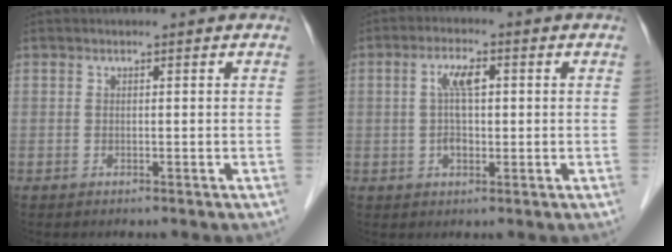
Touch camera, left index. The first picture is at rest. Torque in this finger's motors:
{"motor_torque": [0.04, 0.02, 0.23, 0.05]}